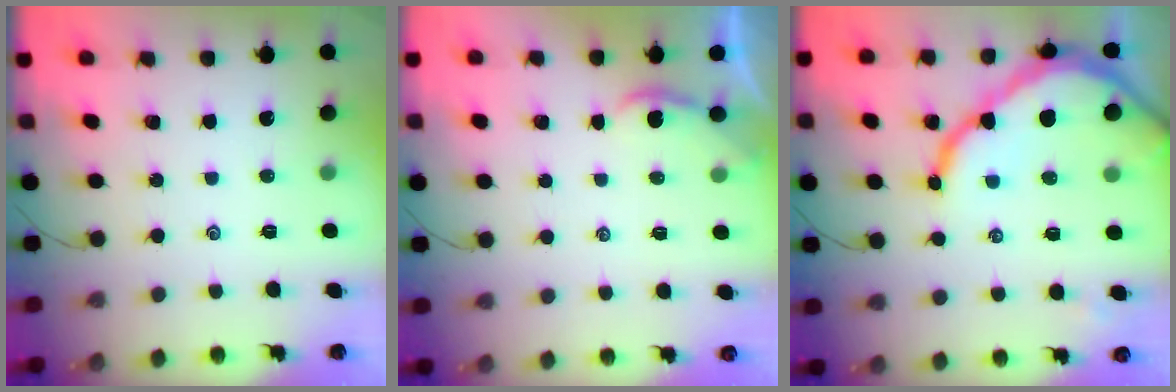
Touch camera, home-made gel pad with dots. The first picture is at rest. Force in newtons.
{"total": 1.2, "press": 1.2, "slide": 0.1}
{"total": 16.4, "press": 16.3, "slide": 1.8}